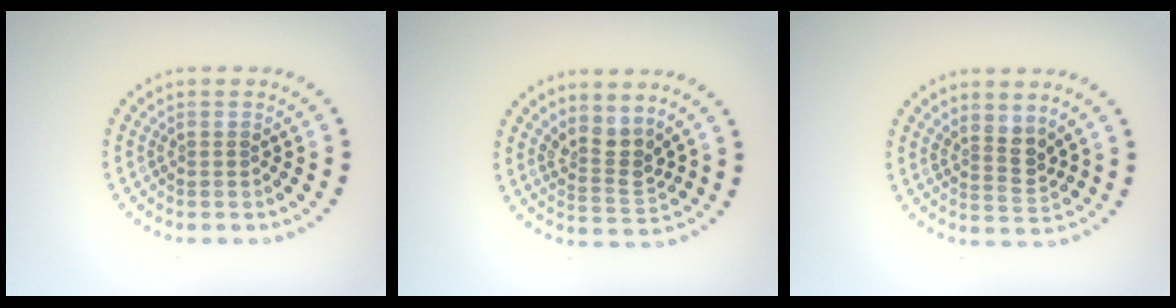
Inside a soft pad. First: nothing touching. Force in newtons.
{"total": 2.8, "press": 2.0, "slide": 1.9}
{"total": 2.4, "press": 1.9, "slide": 1.5}